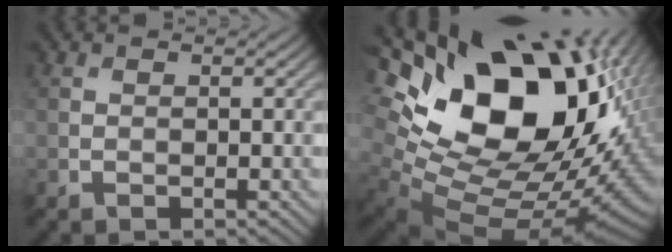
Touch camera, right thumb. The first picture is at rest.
{"total": 21.1, "force": [5.4, 13.6, 15.3], "torque": [-0.263, -0.016, 0.135]}